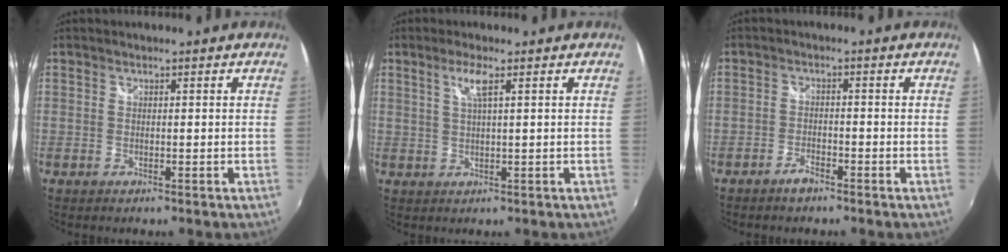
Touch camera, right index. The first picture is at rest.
{"total": 3.2, "force": [1.5, -0.2, 2.8], "torque": [-0.056, 0.001, 0.029]}
{"total": 2.5, "force": [-2.1, 0.8, 1.1], "torque": [-0.033, 0.002, -0.040]}